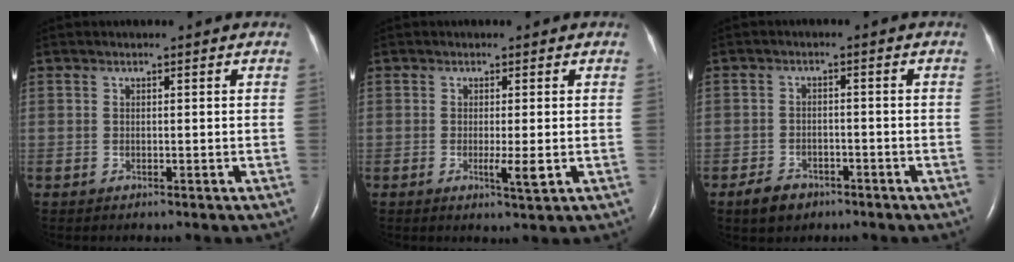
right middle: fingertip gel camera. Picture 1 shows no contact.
{"total": 2.6, "force": [-0.5, 0.0, 2.5], "torque": [-0.042, -0.006, -0.007]}
{"total": 4.1, "force": [-2.8, 2.4, 1.6], "torque": [-0.037, 0.001, -0.041]}